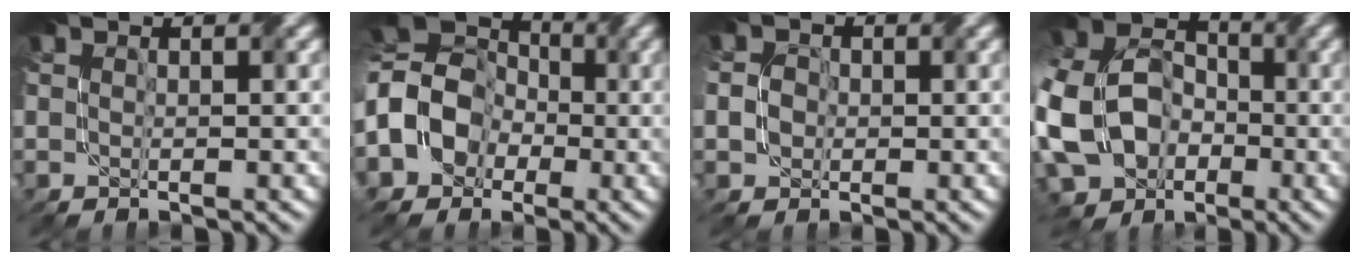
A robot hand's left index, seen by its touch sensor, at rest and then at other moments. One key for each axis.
{"total": 8.8, "fx": -2.1, "fy": 7.2, "fz": 4.5, "tx": -0.090, "ty": 0.002, "tz": -0.061}
{"total": 1.9, "fx": -0.6, "fy": 1.6, "fz": 0.7, "tx": -0.014, "ty": 0.001, "tz": -0.019}
{"total": 15.7, "fx": -4.6, "fy": 12.2, "fz": 8.7, "tx": -0.204, "ty": -0.024, "tz": -0.099}